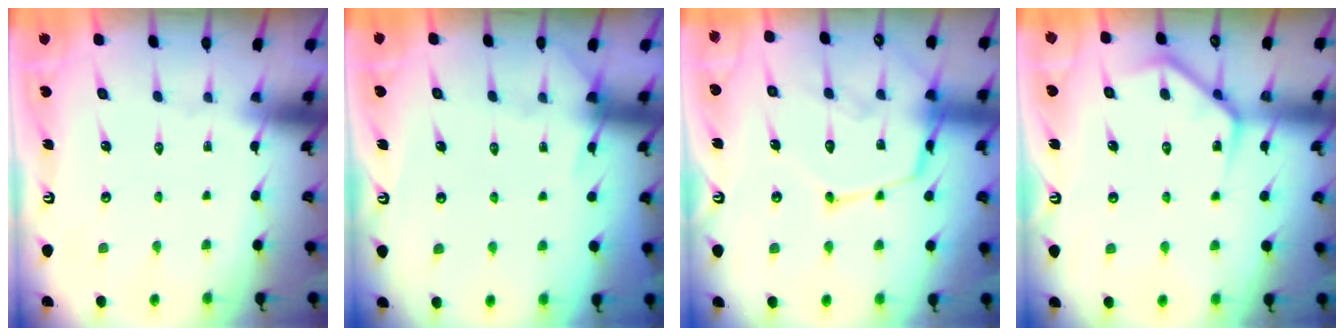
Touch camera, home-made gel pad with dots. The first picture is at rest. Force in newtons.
{"total": 5.0, "press": 4.9, "slide": 0.6}
{"total": 15.0, "press": 14.9, "slide": 1.4}
{"total": 7.4, "press": 7.3, "slide": 0.8}